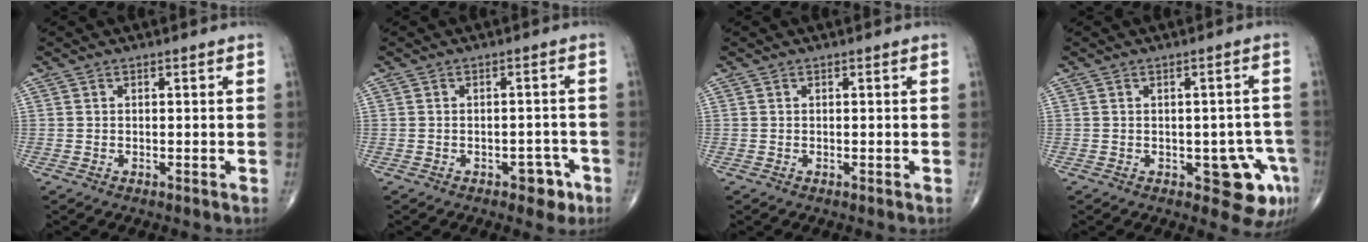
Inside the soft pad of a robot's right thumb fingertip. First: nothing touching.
{"total": 4.1, "force": [-2.2, 2.4, 2.4], "torque": [-0.012, 0.017, -0.026]}
{"total": 0.0}
{"total": 7.5, "force": [-2.9, 3.7, 5.9], "torque": [-0.039, 0.008, -0.028]}